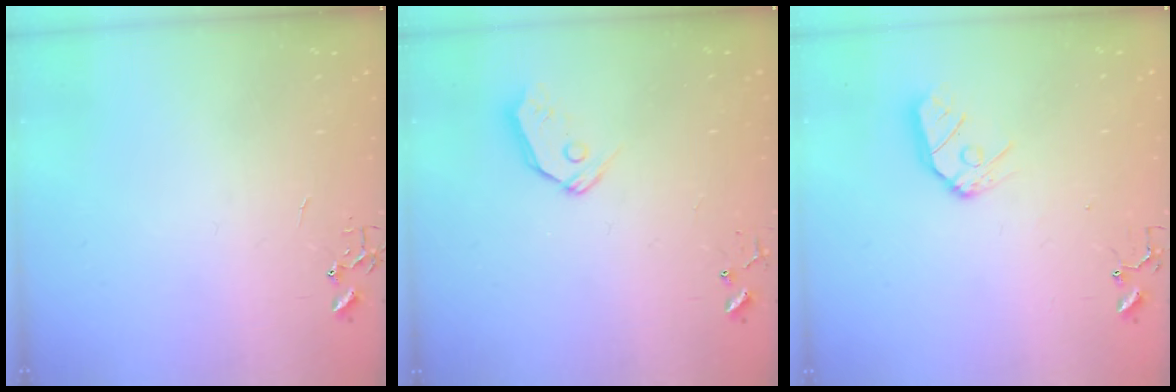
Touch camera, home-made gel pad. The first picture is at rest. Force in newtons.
{"total": 7.3, "press": 7.2, "slide": 0.8}
{"total": 9.7, "press": 9.7, "slide": 0.9}